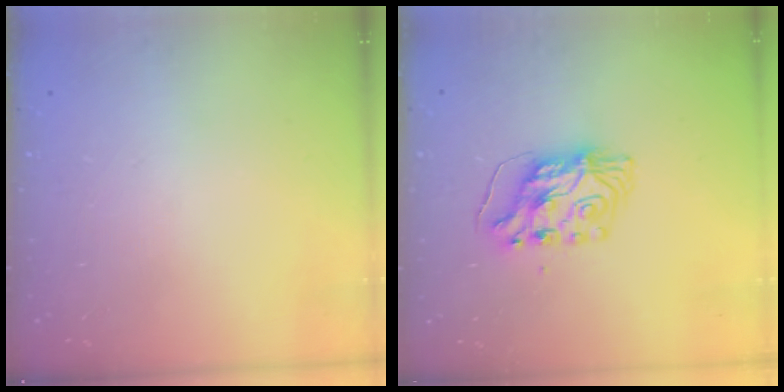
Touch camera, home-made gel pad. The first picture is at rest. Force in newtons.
{"total": 9.3, "press": 9.3, "slide": 0.9}